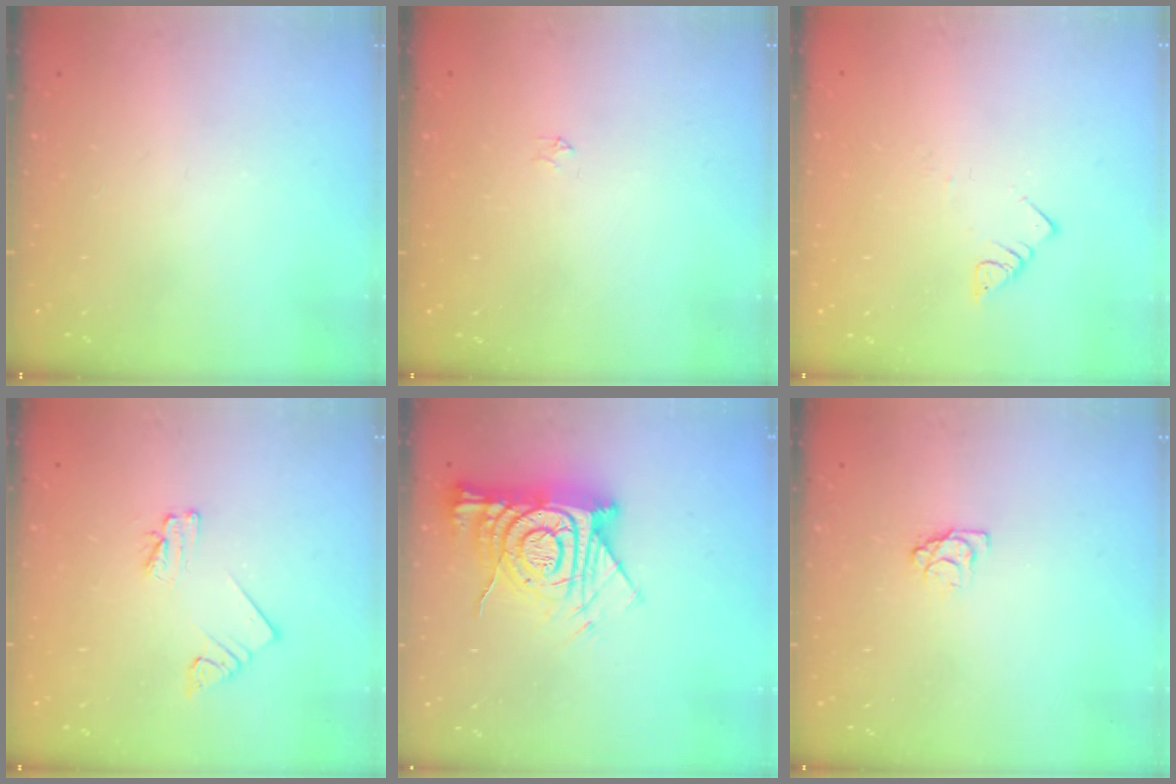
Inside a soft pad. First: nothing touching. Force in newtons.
{"total": 2.2, "press": 2.2, "slide": 0.3}
{"total": 3.0, "press": 3.0, "slide": 0.1}
{"total": 2.3, "press": 2.3, "slide": 0.1}
{"total": 16.1, "press": 16.0, "slide": 1.6}
{"total": 3.6, "press": 3.6, "slide": 0.4}